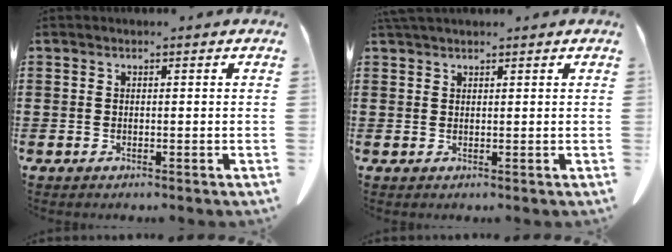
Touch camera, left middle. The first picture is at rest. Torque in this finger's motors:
{"motor_torque": [0.40, -0.12, 0.06, 0.05]}